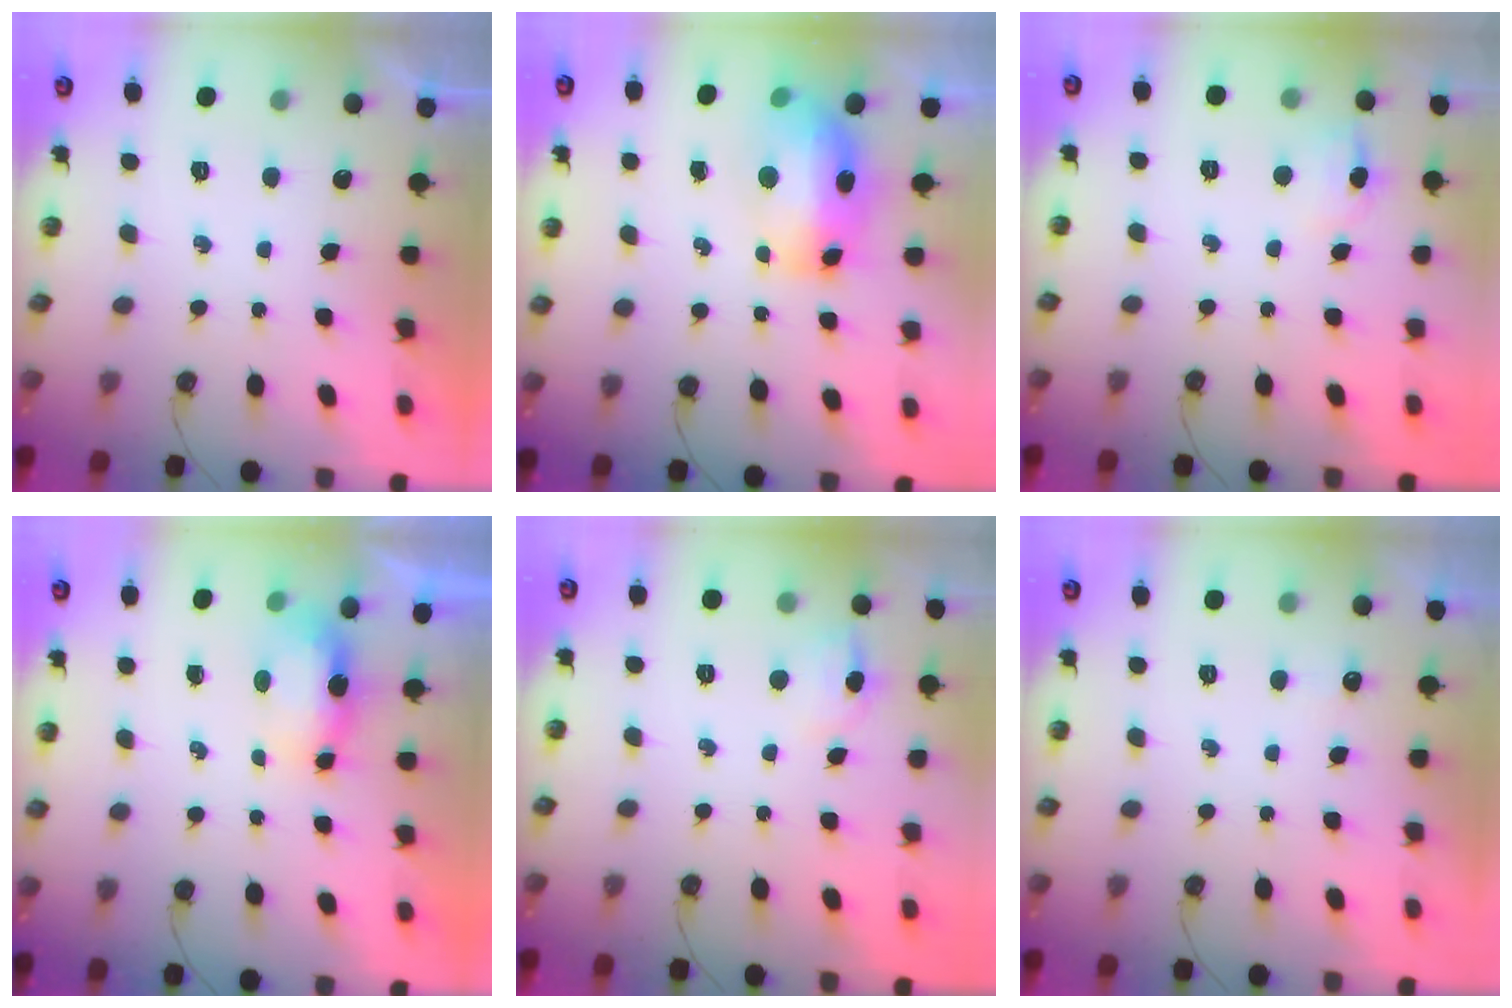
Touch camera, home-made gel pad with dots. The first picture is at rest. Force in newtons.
{"total": 14.5, "press": 14.5, "slide": 1.4}
{"total": 6.0, "press": 5.9, "slide": 1.0}
{"total": 5.9, "press": 5.8, "slide": 0.7}
{"total": 7.5, "press": 7.4, "slide": 1.0}
{"total": 2.8, "press": 2.7, "slide": 0.4}